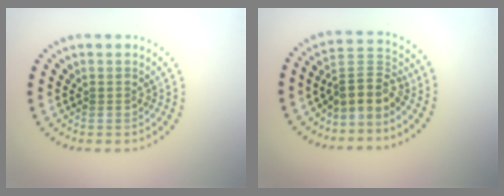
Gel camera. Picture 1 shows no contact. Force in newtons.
{"total": 3.5, "press": 2.6, "slide": 2.4}